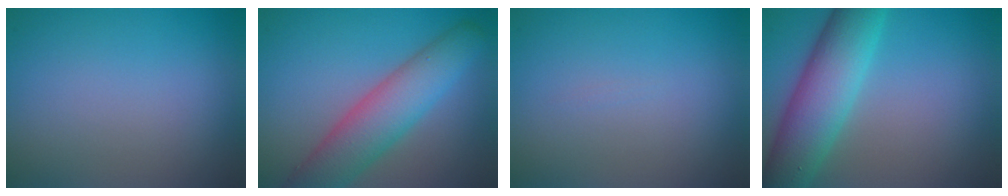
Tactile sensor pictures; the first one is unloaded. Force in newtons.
{"total": 6.9, "press": 6.8, "slide": 0.3}
{"total": 0.0}
{"total": 7.4, "press": 7.4, "slide": 0.1}